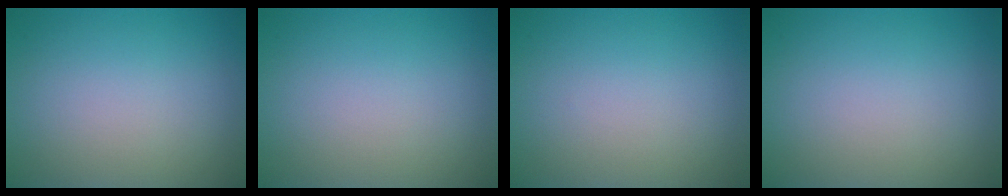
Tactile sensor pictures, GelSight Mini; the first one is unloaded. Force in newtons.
{"total": 0.0}
{"total": 0.0}
{"total": 0.0}